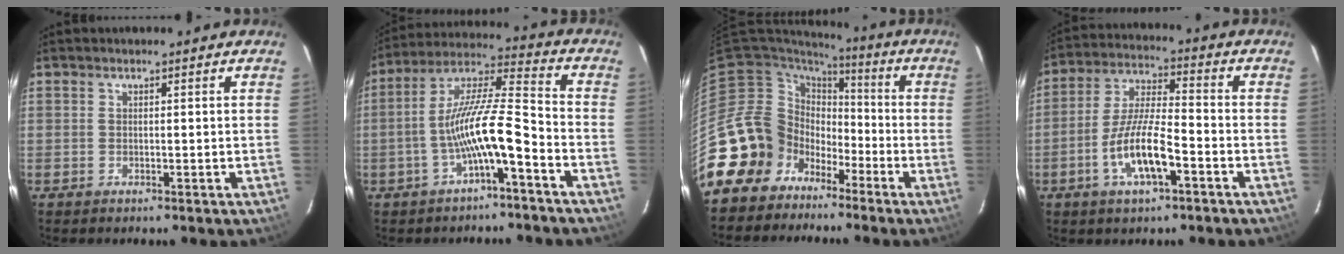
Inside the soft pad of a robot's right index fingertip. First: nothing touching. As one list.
[{"total": 11.9, "force": [-4.9, 1.5, 10.7], "torque": [-0.214, 0.011, -0.089]}, {"total": 14.9, "force": [-8.3, 12.0, 3.0], "torque": [-0.085, 0.028, -0.149]}, {"total": 11.1, "force": [-4.9, 2.8, 9.6], "torque": [-0.197, -0.003, -0.090]}]